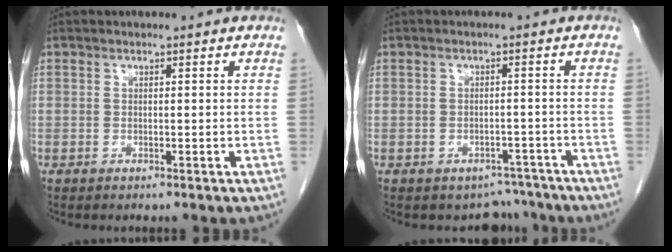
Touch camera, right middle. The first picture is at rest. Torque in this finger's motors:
{"motor_torque": [-0.42, -0.41, -0.12, -0.04]}